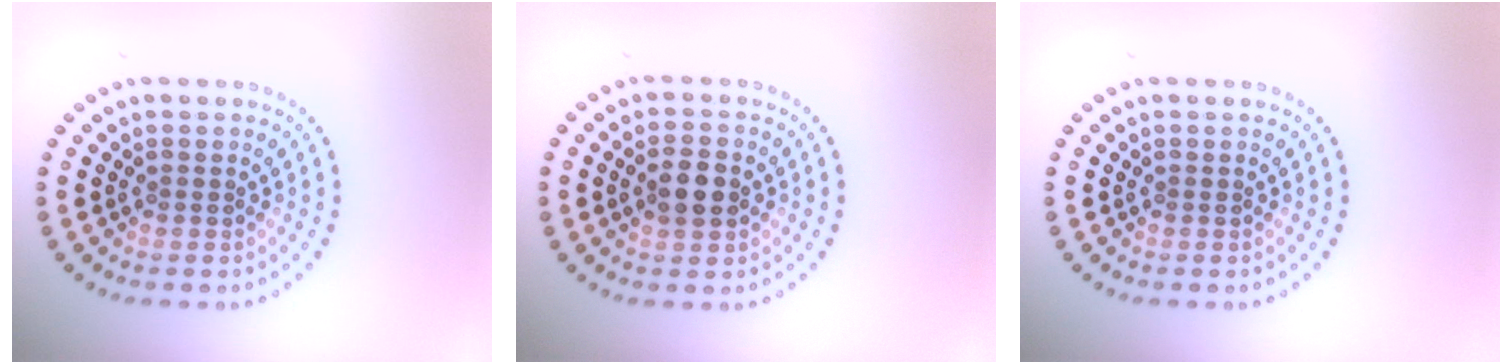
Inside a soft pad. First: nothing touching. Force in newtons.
{"total": 3.3, "press": 3.3, "slide": 0.1}
{"total": 0.0}